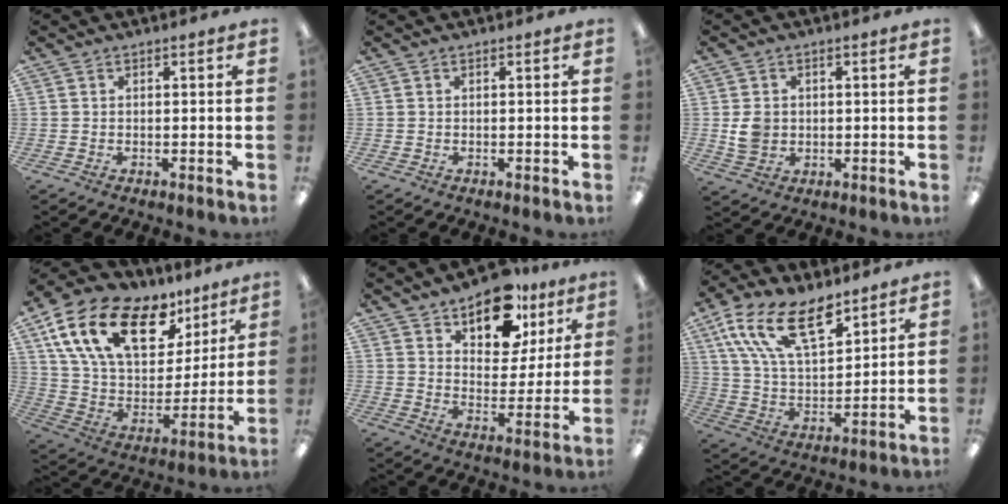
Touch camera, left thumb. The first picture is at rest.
{"total": 0.0}
{"total": 4.7, "force": [0.2, 4.1, 2.3], "torque": [-0.027, 0.002, 0.004]}
{"total": 22.0, "force": [12.2, 12.2, 13.6], "torque": [-0.264, -0.052, 0.219]}
{"total": 15.2, "force": [10.8, 8.0, 7.0], "torque": [-0.105, -0.056, 0.192]}
{"total": 18.3, "force": [10.9, 8.4, 12.0], "torque": [-0.240, -0.044, 0.196]}